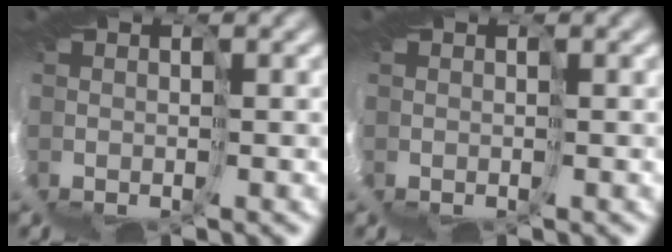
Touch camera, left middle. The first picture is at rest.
{"total": 0.0}